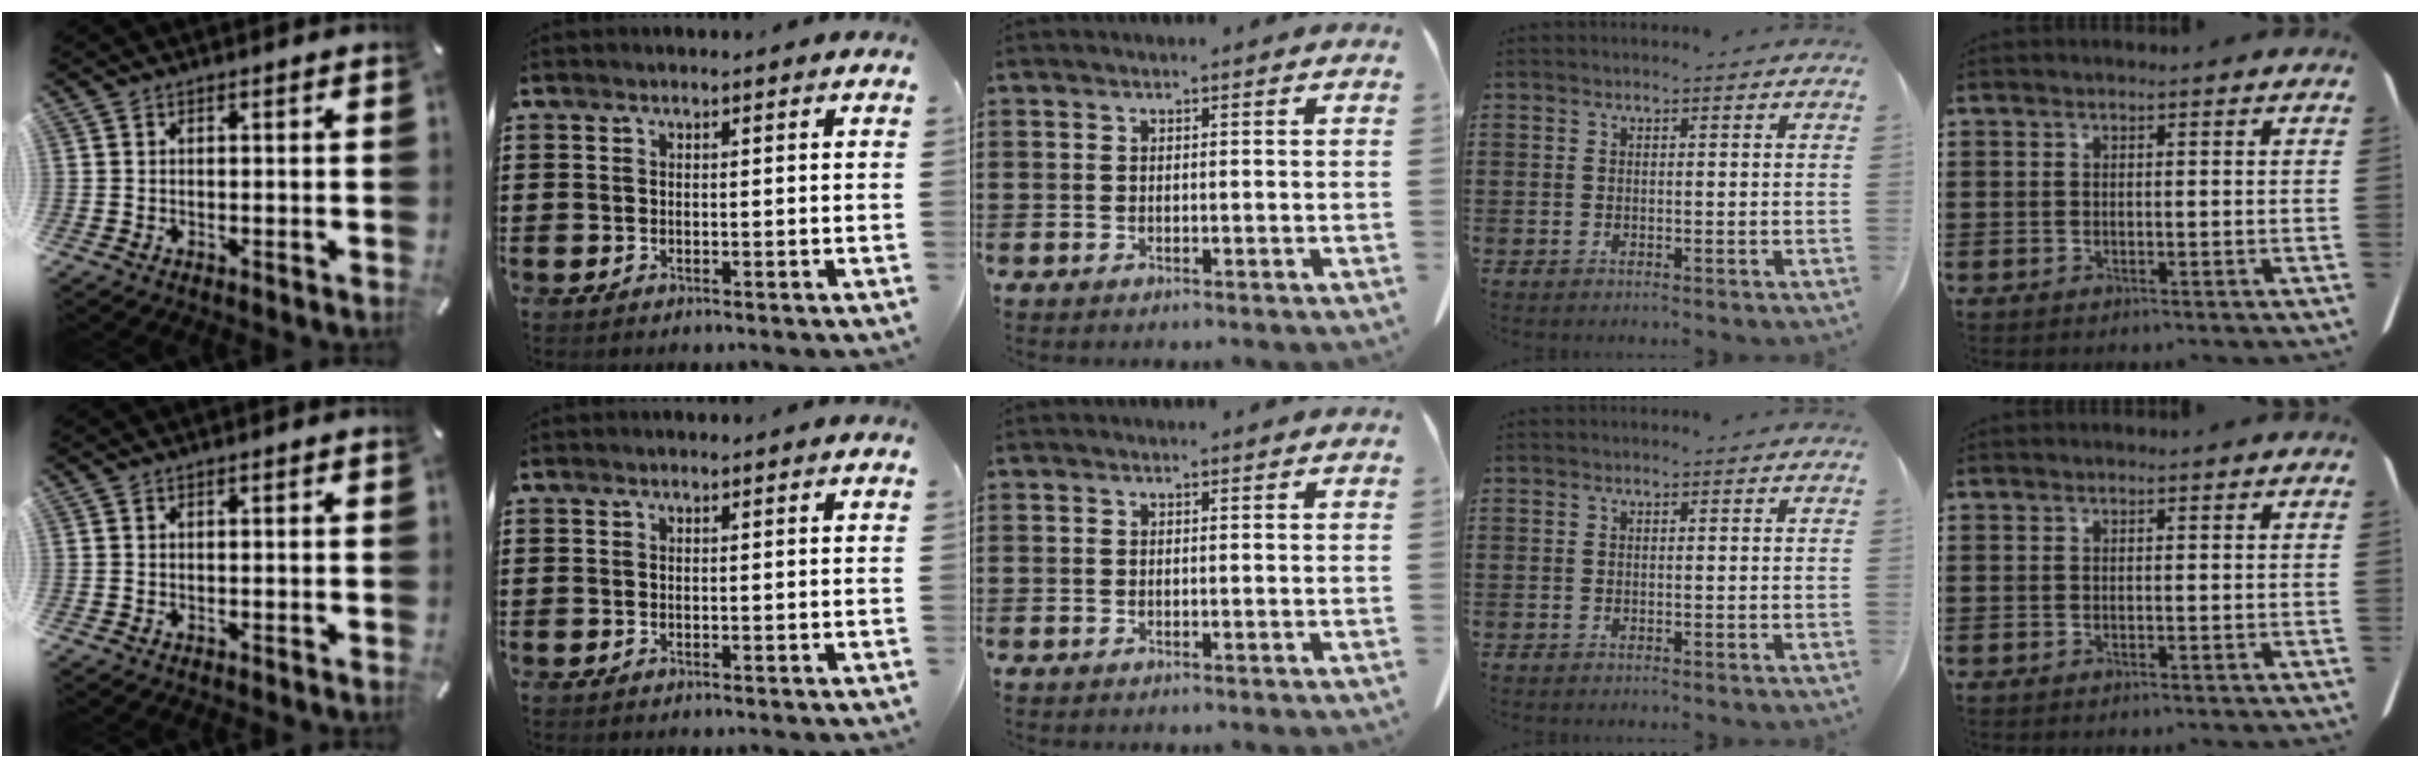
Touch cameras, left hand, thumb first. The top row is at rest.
{}